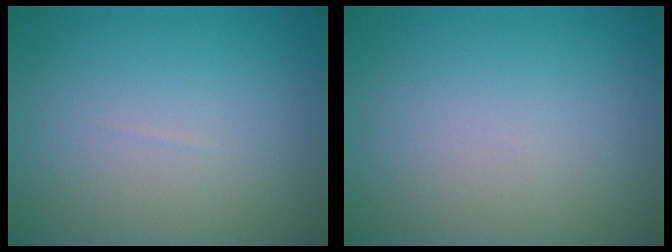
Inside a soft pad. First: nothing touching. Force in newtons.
{"total": 0.0}